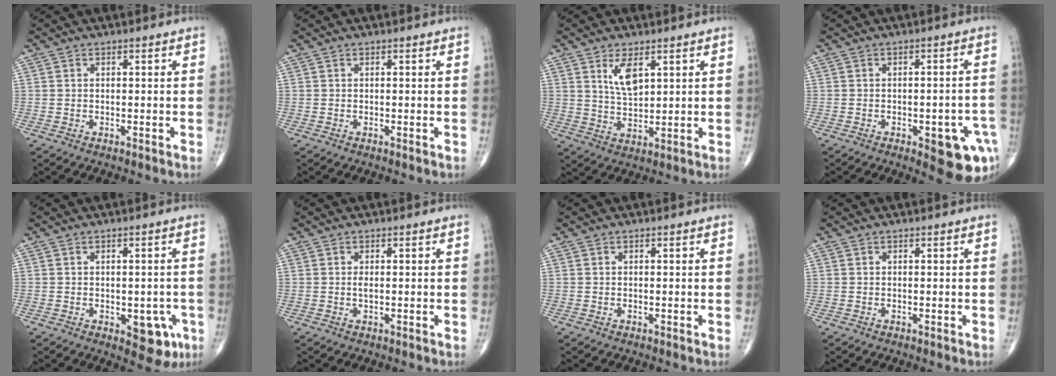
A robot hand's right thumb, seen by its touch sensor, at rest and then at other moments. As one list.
[{"total": 0.0}, {"total": 6.0, "force": [2.8, 2.6, 4.7], "torque": [-0.080, -0.020, 0.058]}, {"total": 11.6, "force": [-4.8, 4.3, 9.6], "torque": [-0.091, 0.019, -0.047]}, {"total": 6.9, "force": [-2.4, 3.7, 5.3], "torque": [-0.032, 0.004, -0.021]}, {"total": 0.9, "force": [0.0, 0.3, 0.8], "torque": [-0.015, -0.002, -0.001]}, {"total": 0.0}, {"total": 0.0}]